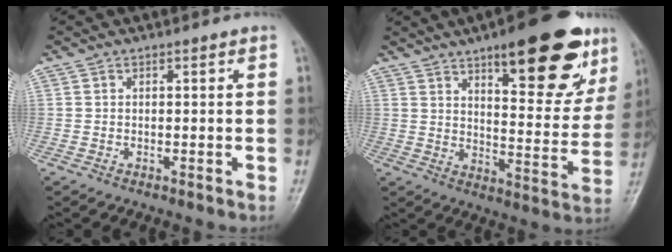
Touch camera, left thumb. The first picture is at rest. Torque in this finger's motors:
{"motor_torque": [1.00, 1.00, 1.48, -1.29, 0.29]}